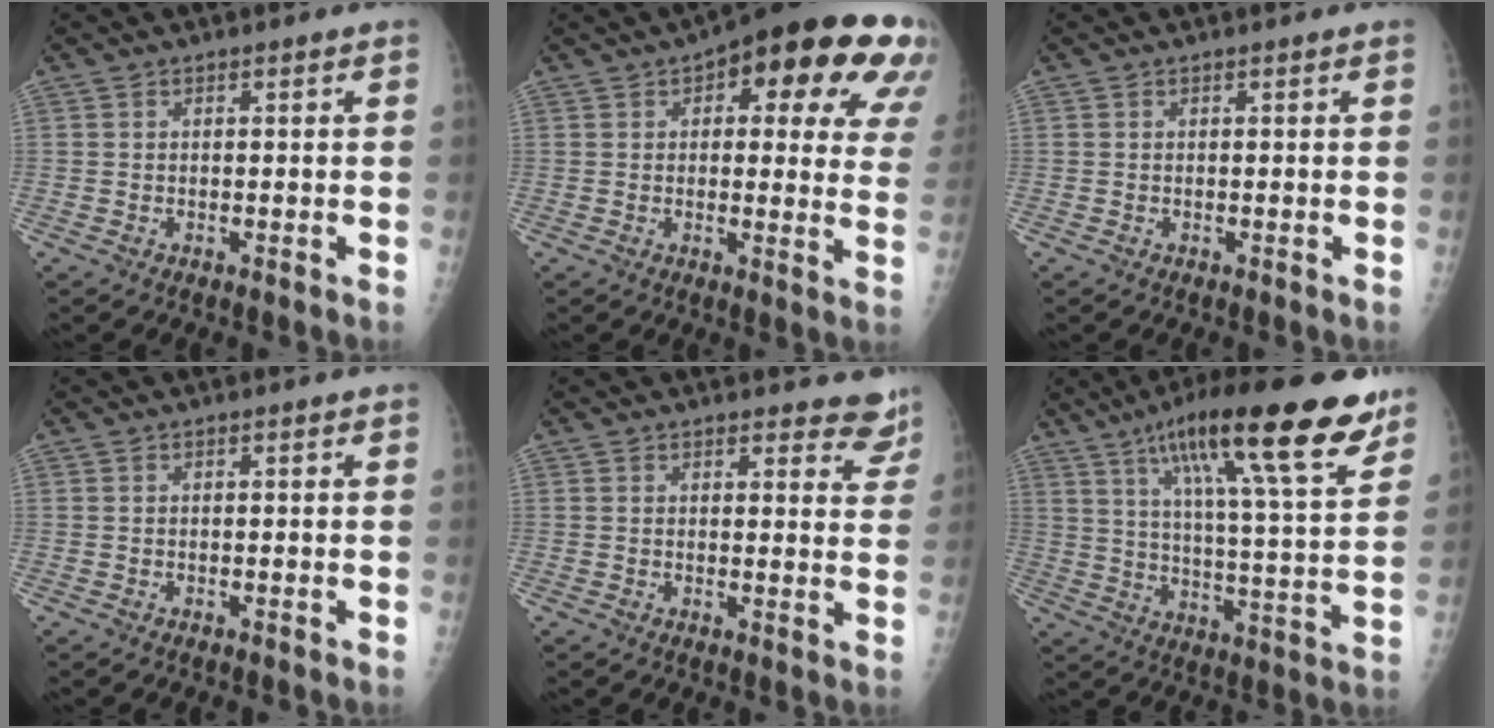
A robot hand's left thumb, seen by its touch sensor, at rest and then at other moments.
{"total": 22.7, "force": [11.0, 8.5, 17.9], "torque": [-0.189, -0.003, 0.125]}
{"total": 0.0}
{"total": 0.0}
{"total": 6.7, "force": [6.2, 2.0, 1.7], "torque": [0.018, -0.035, 0.050]}
{"total": 24.2, "force": [14.8, 4.7, 18.6], "torque": [-0.274, -0.038, 0.232]}